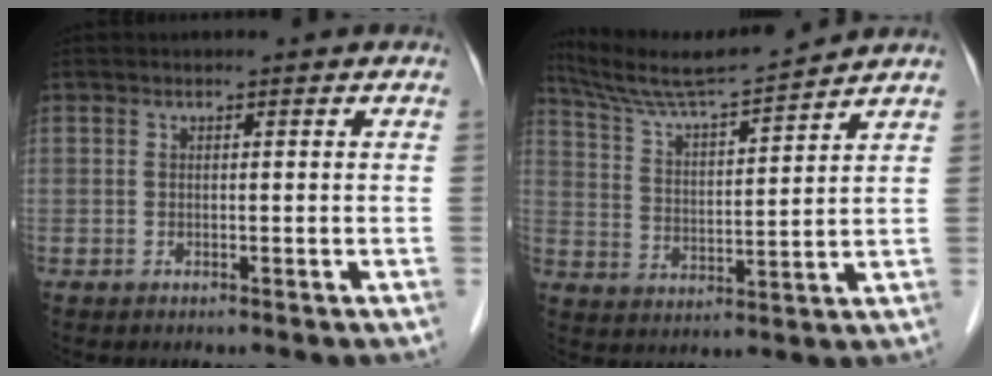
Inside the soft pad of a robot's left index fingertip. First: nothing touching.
{"total": 11.6, "force": [10.9, -1.3, 3.8], "torque": [-0.080, 0.006, 0.193]}